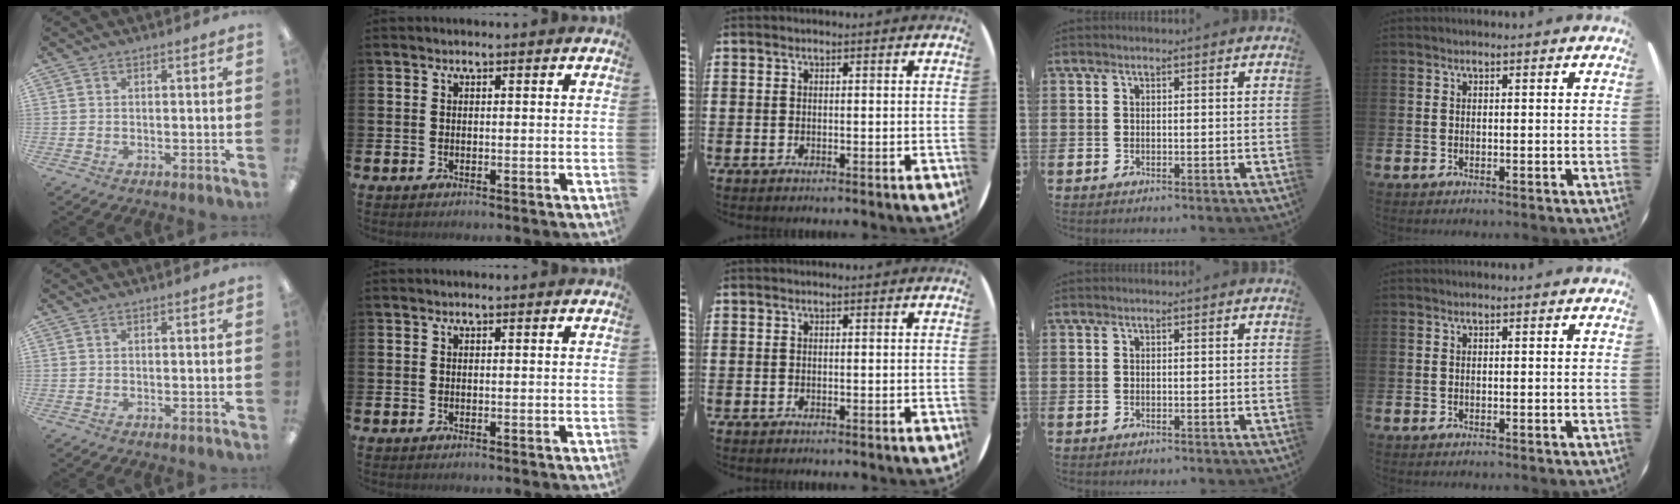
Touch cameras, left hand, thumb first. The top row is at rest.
{}